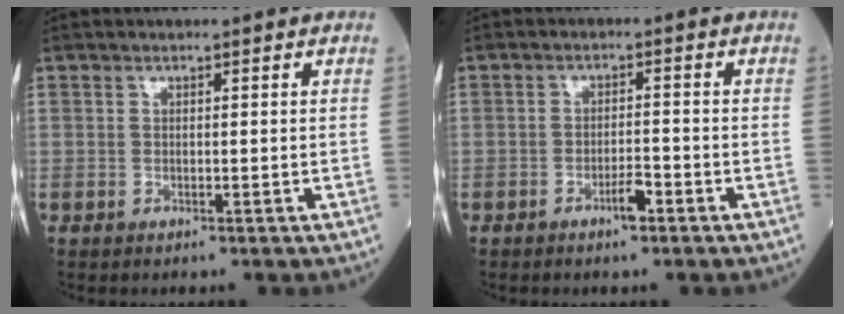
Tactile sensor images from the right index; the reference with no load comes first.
{"total": 2.7, "force": [-1.7, 0.5, 2.0], "torque": [-0.032, 0.002, -0.031]}